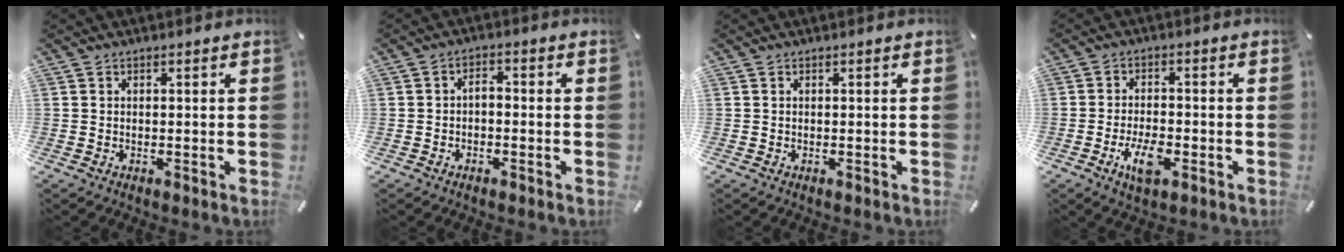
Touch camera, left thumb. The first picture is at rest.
{"total": 2.4, "force": [-1.3, 1.5, 1.5], "torque": [-0.028, 0.011, -0.027]}
{"total": 0.0}
{"total": 6.9, "force": [-3.0, 3.2, 5.3], "torque": [-0.108, 0.007, -0.053]}